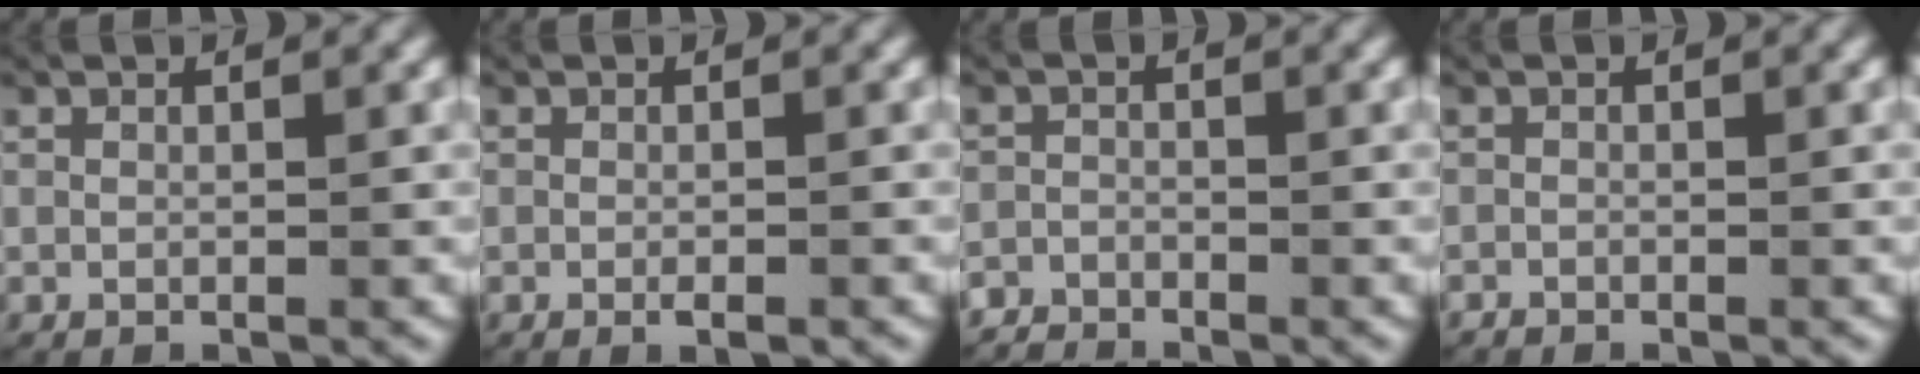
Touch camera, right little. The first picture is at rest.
{"total": 1.2, "force": [-0.8, 0.3, 0.9], "torque": [-0.014, 0.001, -0.013]}
{"total": 2.3, "force": [-2.0, 1.1, 0.0], "torque": [-0.009, -0.014, -0.036]}
{"total": 0.6, "force": [-0.5, 0.2, -0.1], "torque": [-0.004, -0.007, -0.009]}